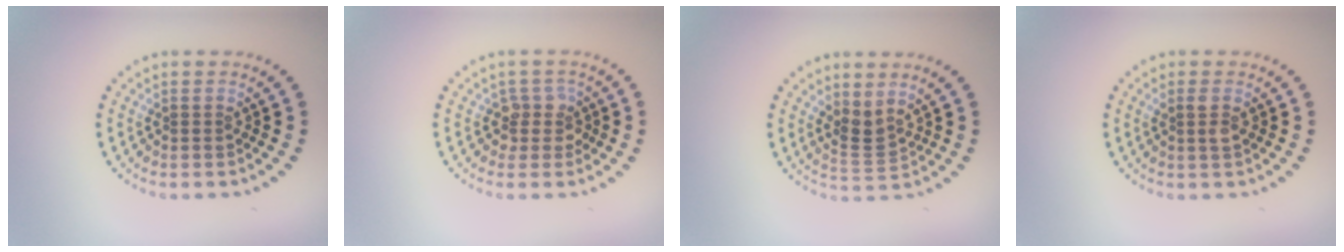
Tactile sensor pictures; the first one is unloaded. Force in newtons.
{"total": 2.1, "press": 1.7, "slide": 1.3}
{"total": 2.1, "press": 1.4, "slide": 1.6}
{"total": 1.1, "press": 1.1, "slide": 0.4}